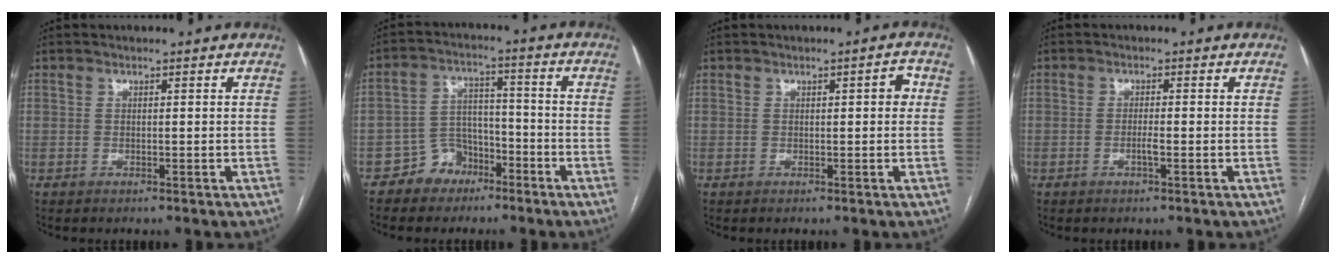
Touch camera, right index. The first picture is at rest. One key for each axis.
{"total": 6.4, "fx": -4.2, "fy": 4.7, "fz": 1.2, "tx": -0.017, "ty": 0.019, "tz": -0.069}
{"total": 2.0, "fx": 0.3, "fy": 0.7, "fz": 1.8, "tx": -0.018, "ty": 0.006, "tz": 0.002}
{"total": 1.5, "fx": -0.6, "fy": 0.0, "fz": 1.4, "tx": -0.028, "ty": 0.000, "tz": -0.012}